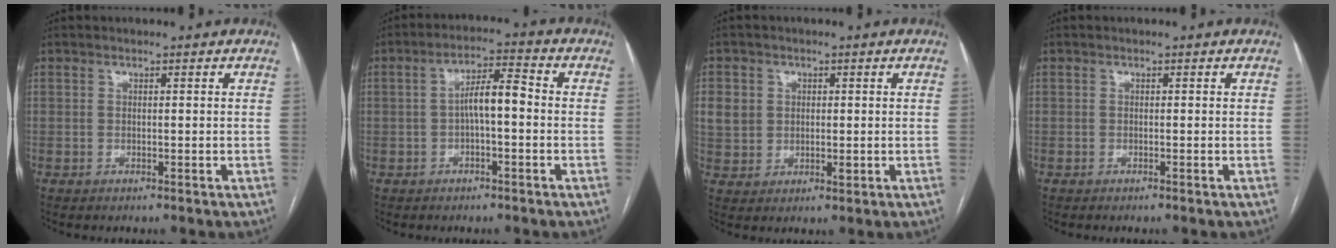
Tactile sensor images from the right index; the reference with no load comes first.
{"total": 5.7, "force": [-0.5, 1.4, 5.5], "torque": [-0.096, 0.022, -0.011]}
{"total": 5.9, "force": [1.3, 5.3, 2.4], "torque": [-0.052, 0.007, 0.028]}
{"total": 0.0}